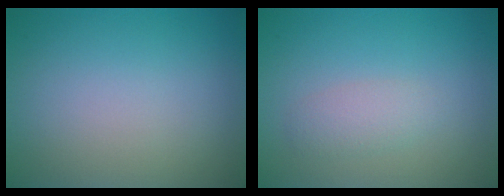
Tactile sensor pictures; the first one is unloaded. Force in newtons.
{"total": 1.7, "press": 1.7, "slide": 0.2}